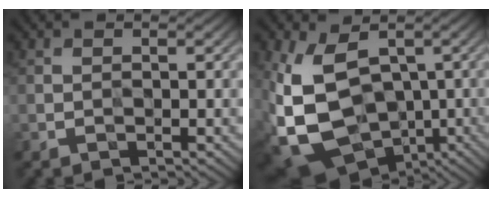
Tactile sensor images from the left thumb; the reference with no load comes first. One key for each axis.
{"total": 16.4, "fx": -1.0, "fy": 11.6, "fz": 11.5, "tx": -0.258, "ty": -0.047, "tz": 0.019}